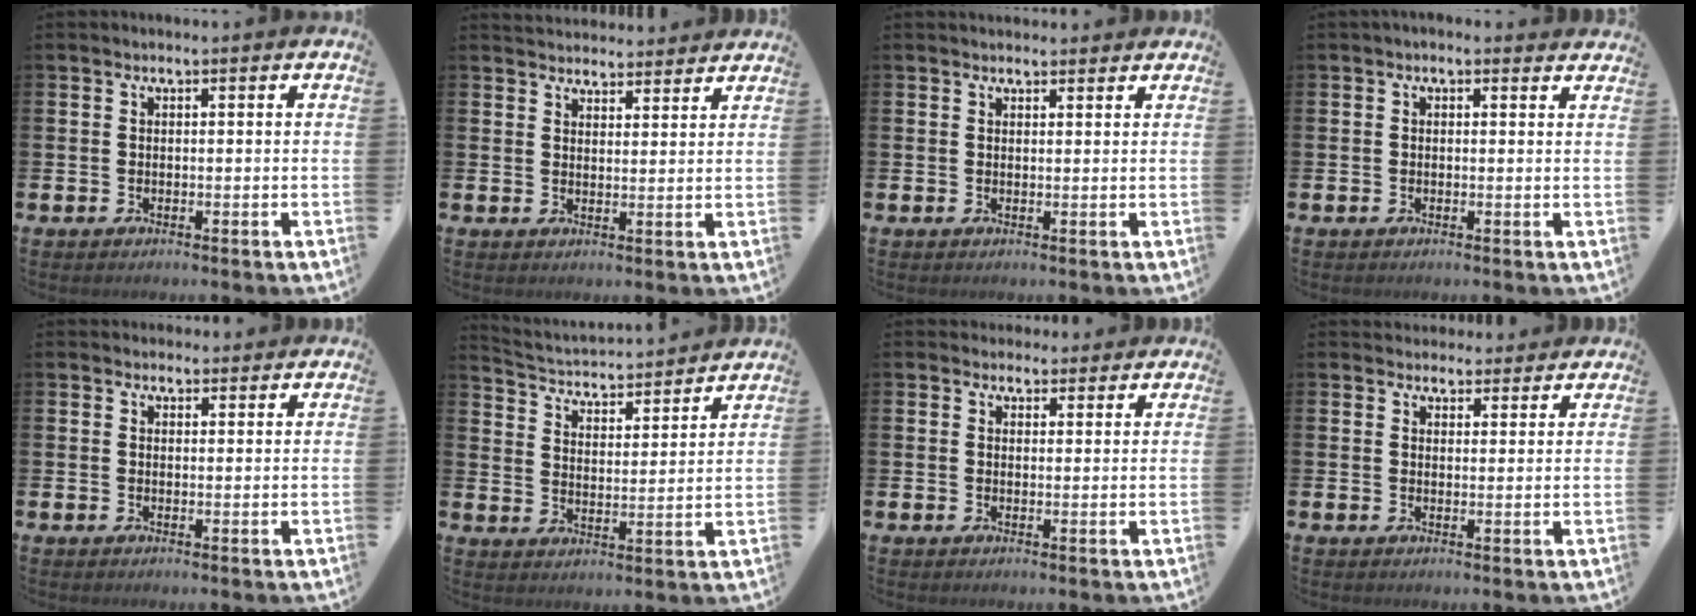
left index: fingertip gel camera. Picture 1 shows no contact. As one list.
[{"total": 3.7, "force": [3.6, 0.6, -0.3], "torque": [0.009, -0.024, 0.065]}, {"total": 1.7, "force": [1.6, 0.6, 0.0], "torque": [0.017, -0.006, 0.026]}, {"total": 0.9, "force": [0.8, 0.3, 0.3], "torque": [-0.003, 0.001, 0.013]}, {"total": 1.9, "force": [1.8, 0.7, -0.1], "torque": [0.011, -0.005, 0.031]}, {"total": 3.7, "force": [3.6, 0.8, 0.5], "torque": [-0.034, -0.041, 0.053]}, {"total": 2.8, "force": [2.6, 1.1, -0.2], "torque": [0.010, -0.011, 0.046]}, {"total": 3.4, "force": [3.2, 1.1, -0.3], "torque": [0.009, -0.016, 0.057]}]